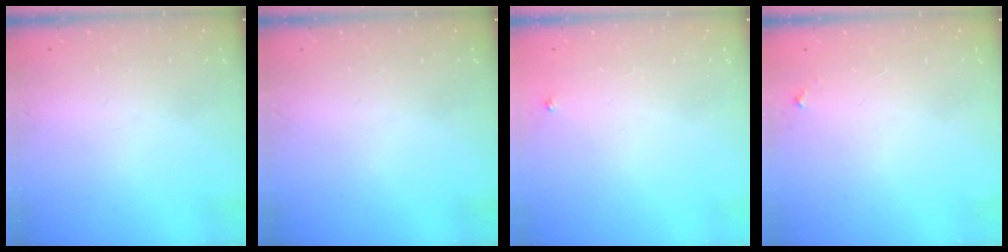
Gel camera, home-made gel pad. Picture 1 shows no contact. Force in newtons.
{"total": 0.0}
{"total": 2.7, "press": 2.7, "slide": 0.3}
{"total": 3.3, "press": 3.2, "slide": 0.3}